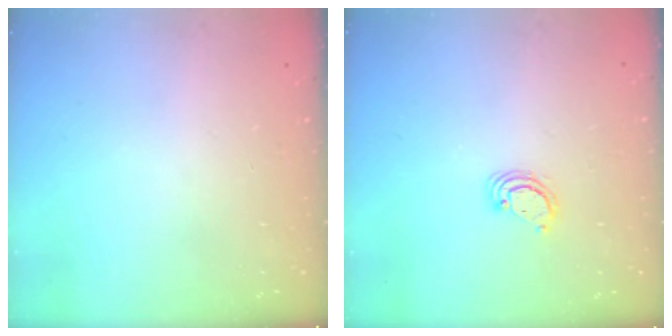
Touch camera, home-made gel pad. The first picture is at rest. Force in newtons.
{"total": 2.9, "press": 2.9, "slide": 0.3}